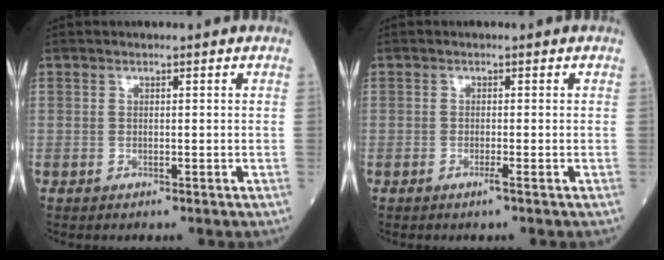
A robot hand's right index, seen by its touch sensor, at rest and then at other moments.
{"total": 1.1, "force": [-0.6, -0.2, 0.9], "torque": [-0.016, -0.001, -0.012]}